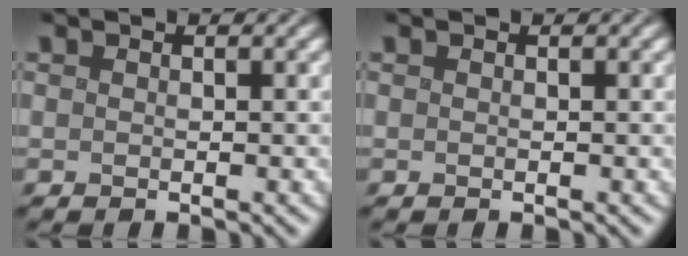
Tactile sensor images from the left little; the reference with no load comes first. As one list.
[{"total": 0.0}]